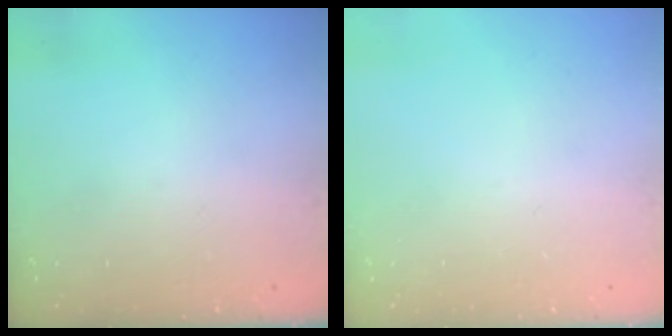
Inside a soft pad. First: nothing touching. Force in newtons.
{"total": 0.0}